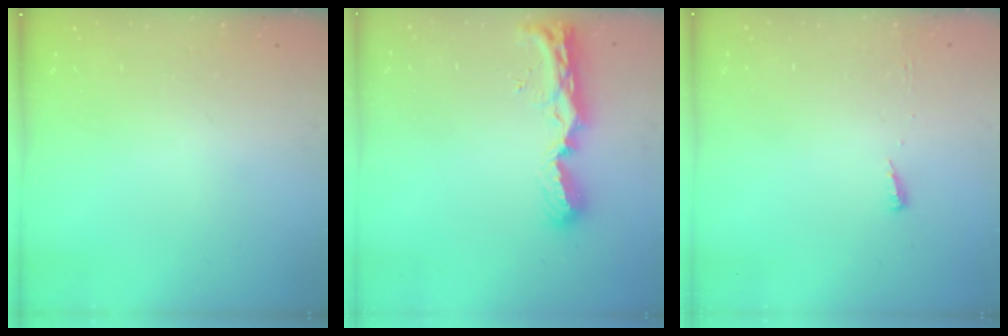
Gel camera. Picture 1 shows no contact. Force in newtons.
{"total": 8.6, "press": 8.5, "slide": 1.0}
{"total": 3.7, "press": 3.7, "slide": 0.5}